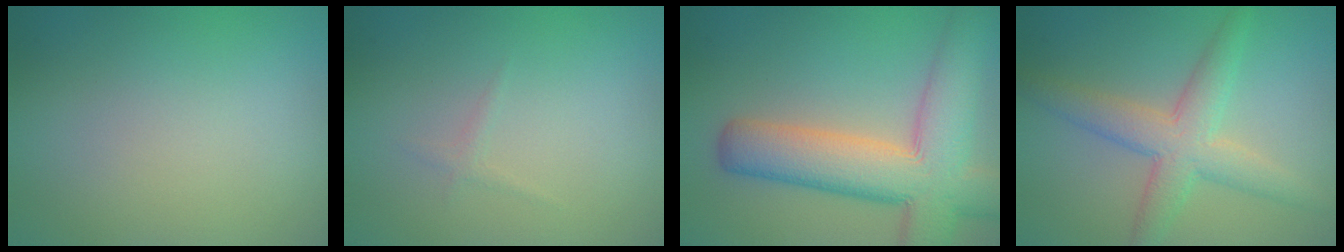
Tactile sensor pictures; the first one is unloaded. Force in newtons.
{"total": 0.6, "press": 0.6, "slide": 0.0}
{"total": 10.4, "press": 10.3, "slide": 0.8}
{"total": 4.9, "press": 4.9, "slide": 0.1}